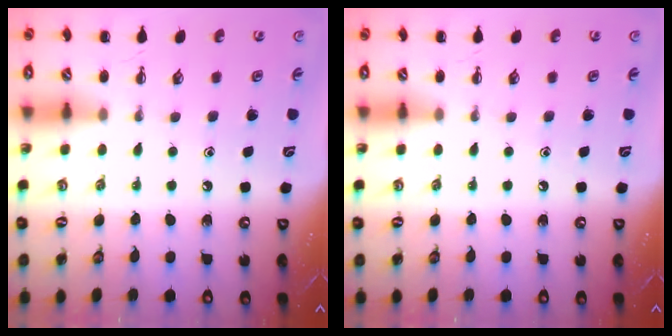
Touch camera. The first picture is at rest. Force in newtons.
{"total": 0.0}